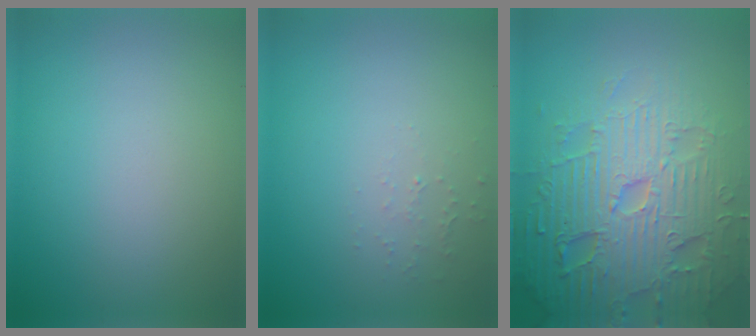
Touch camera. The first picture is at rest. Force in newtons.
{"total": 0.8, "press": 0.8, "slide": 0.3}
{"total": 7.8, "press": 7.6, "slide": 1.9}